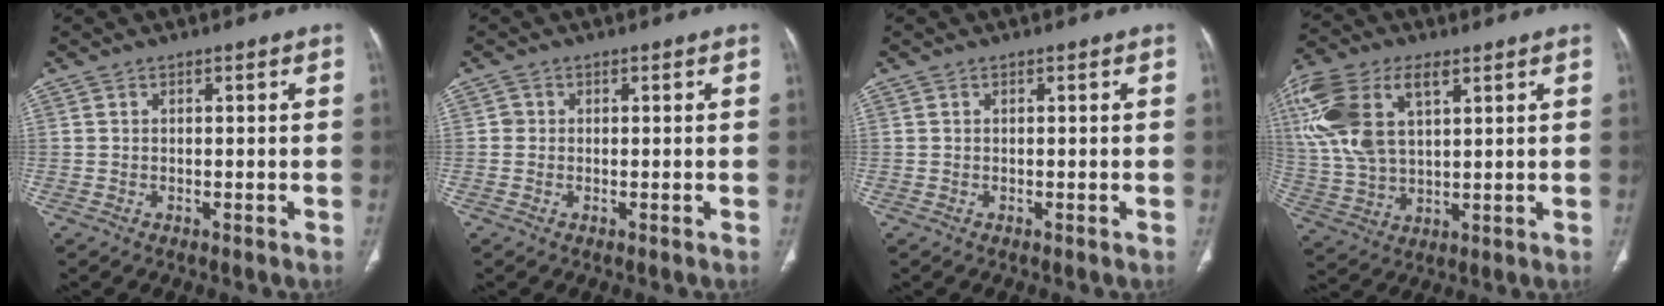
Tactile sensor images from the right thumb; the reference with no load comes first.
{"total": 1.0, "force": [0.0, 1.0, 0.2], "torque": [0.003, 0.003, -0.001]}
{"total": 0.0}
{"total": 17.7, "force": [6.7, 9.6, 13.3], "torque": [-0.297, 0.001, 0.128]}